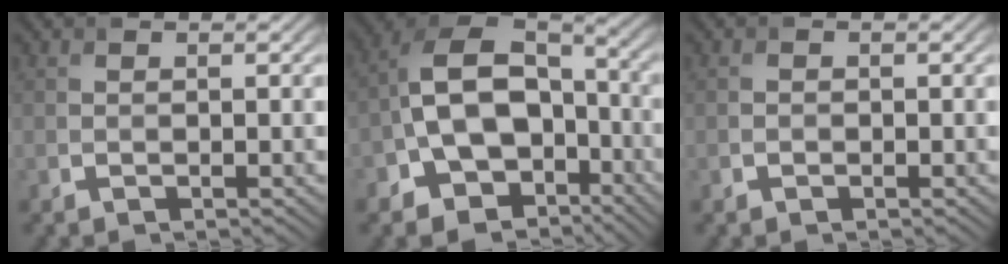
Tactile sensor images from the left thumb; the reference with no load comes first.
{"total": 14.3, "force": [-4.6, 9.7, 9.4], "torque": [-0.179, -0.013, -0.085]}
{"total": 0.6, "force": [-0.4, 0.4, 0.2], "torque": [-0.004, -0.001, -0.009]}